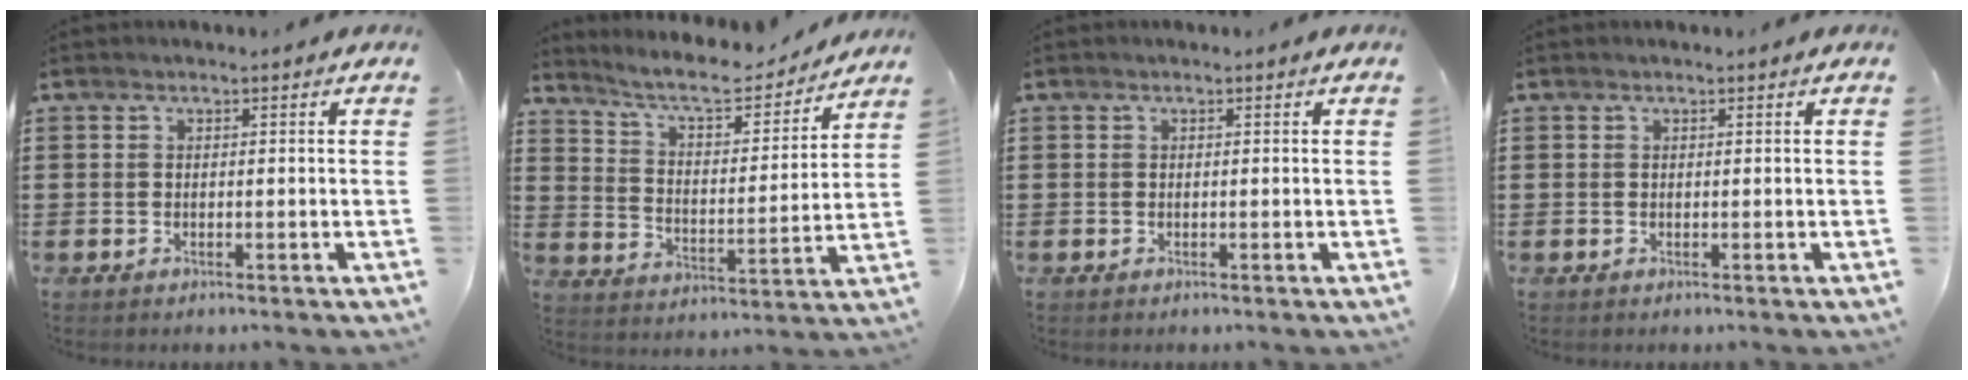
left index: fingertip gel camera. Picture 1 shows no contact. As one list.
[{"total": 7.4, "force": [6.8, 1.0, 2.9], "torque": [-0.078, -0.046, 0.113]}, {"total": 0.0}, {"total": 0.0}]